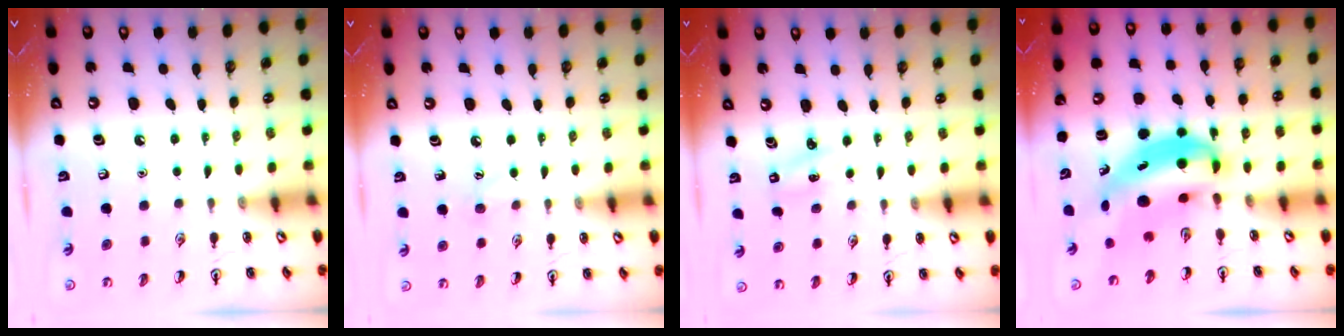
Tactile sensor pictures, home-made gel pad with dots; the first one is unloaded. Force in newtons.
{"total": 4.4, "press": 4.2, "slide": 1.3}
{"total": 1.2, "press": 1.1, "slide": 0.4}
{"total": 8.0, "press": 7.7, "slide": 2.1}